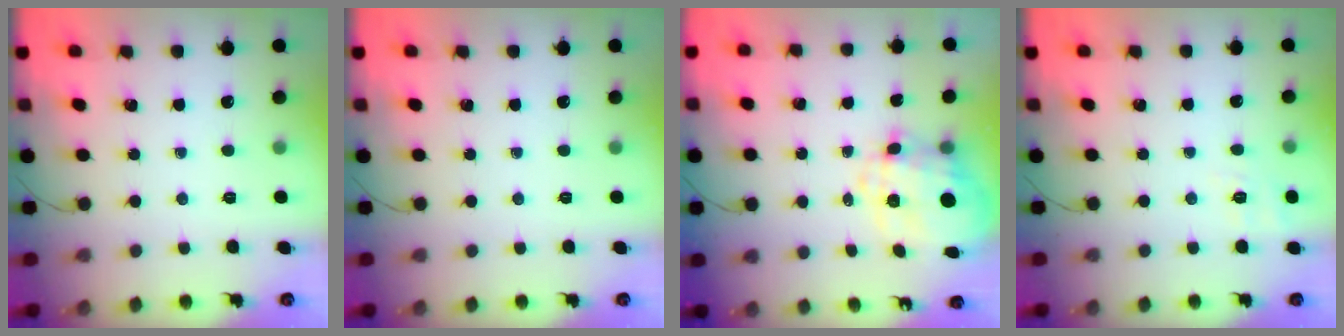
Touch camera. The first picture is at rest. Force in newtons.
{"total": 0.0}
{"total": 11.2, "press": 11.0, "slide": 1.9}
{"total": 5.7, "press": 5.1, "slide": 2.5}